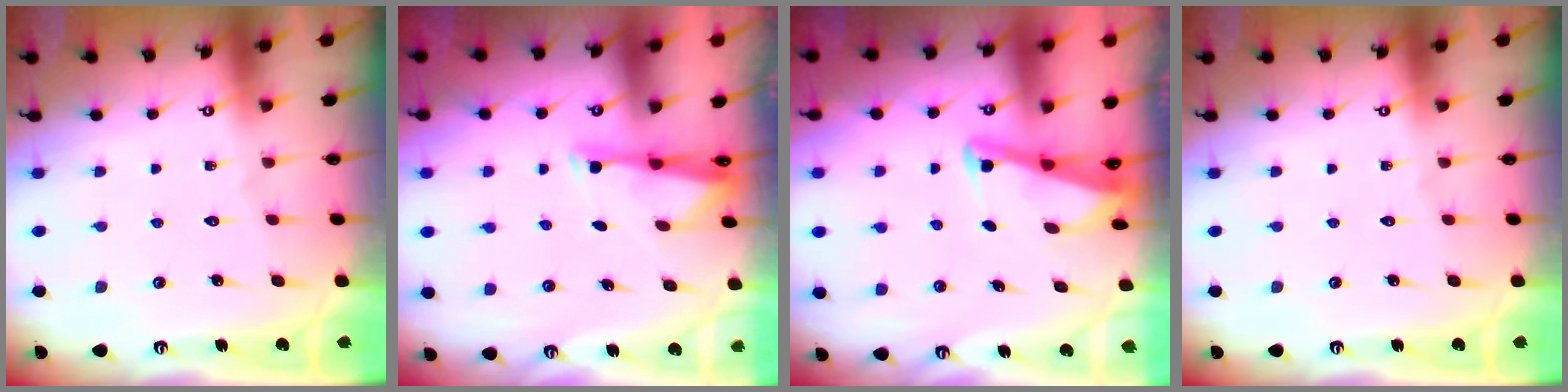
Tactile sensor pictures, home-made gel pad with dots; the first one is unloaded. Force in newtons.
{"total": 3.0, "press": 2.9, "slide": 0.6}
{"total": 2.7, "press": 2.7, "slide": 0.3}
{"total": 0.0}